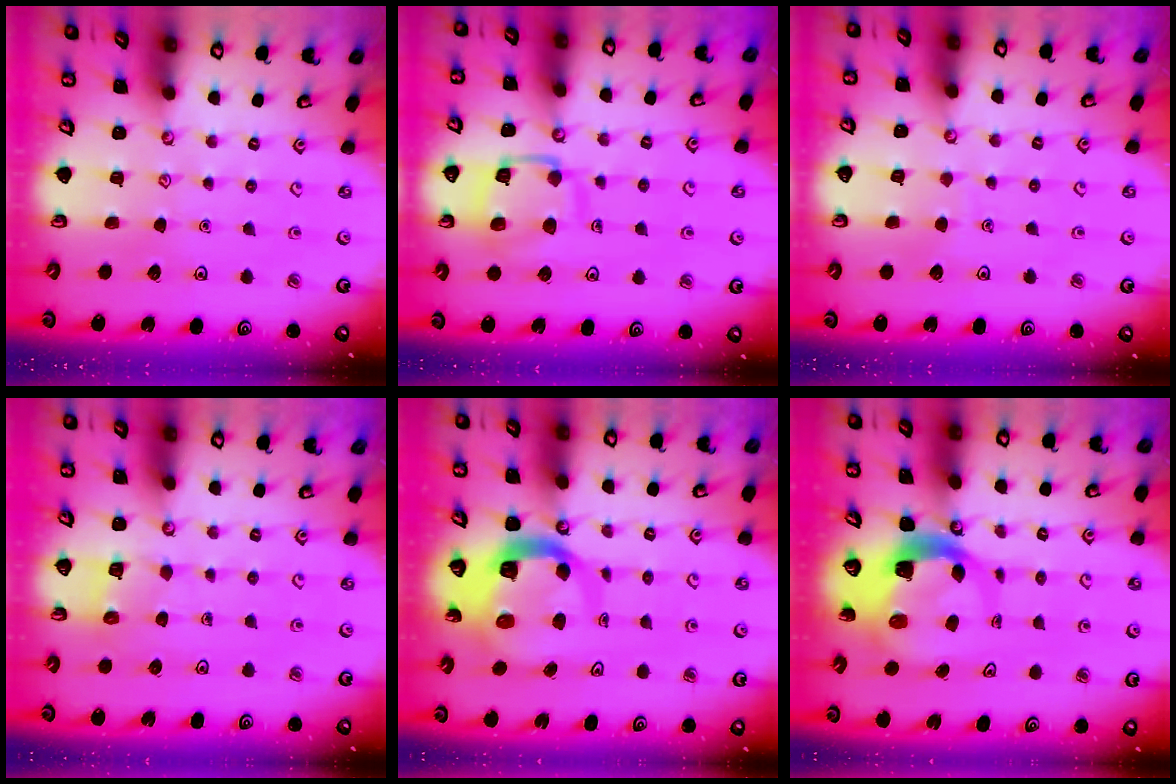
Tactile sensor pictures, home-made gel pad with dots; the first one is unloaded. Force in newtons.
{"total": 13.0, "press": 12.9, "slide": 1.5}
{"total": 2.8, "press": 2.8, "slide": 0.1}
{"total": 3.8, "press": 3.8, "slide": 0.4}
{"total": 9.3, "press": 9.2, "slide": 1.3}
{"total": 6.4, "press": 6.3, "slide": 0.9}